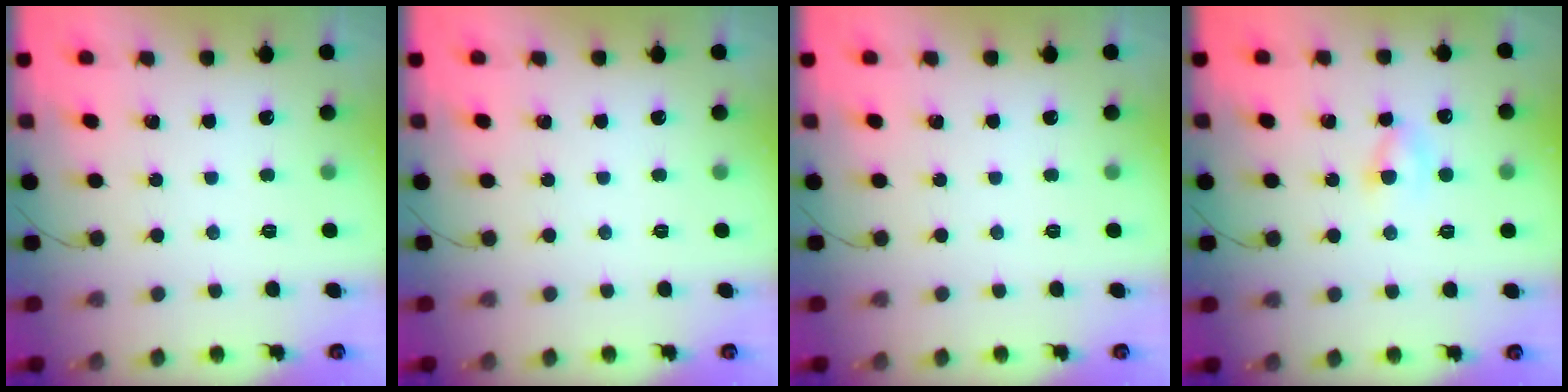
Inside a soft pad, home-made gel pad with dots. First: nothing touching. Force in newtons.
{"total": 0.0}
{"total": 0.0}
{"total": 2.9, "press": 2.6, "slide": 1.2}